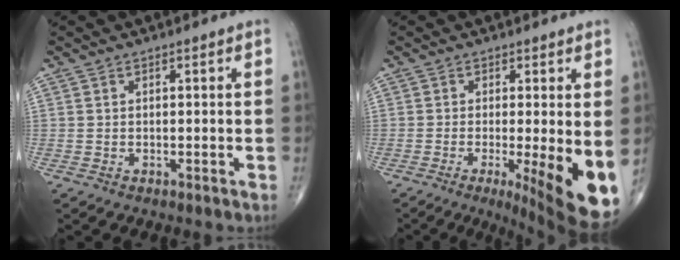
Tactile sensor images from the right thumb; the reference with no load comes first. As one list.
[{"total": 13.6, "force": [-3.3, 3.5, 12.8], "torque": [-0.148, -0.022, -0.035]}]